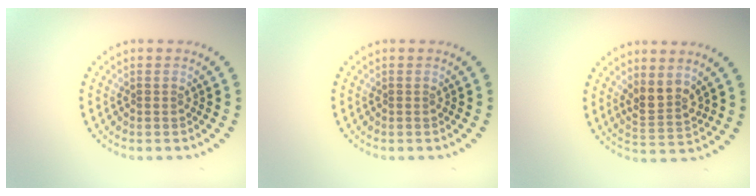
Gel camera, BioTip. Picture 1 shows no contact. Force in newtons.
{"total": 0.0}
{"total": 2.6, "press": 2.4, "slide": 1.2}